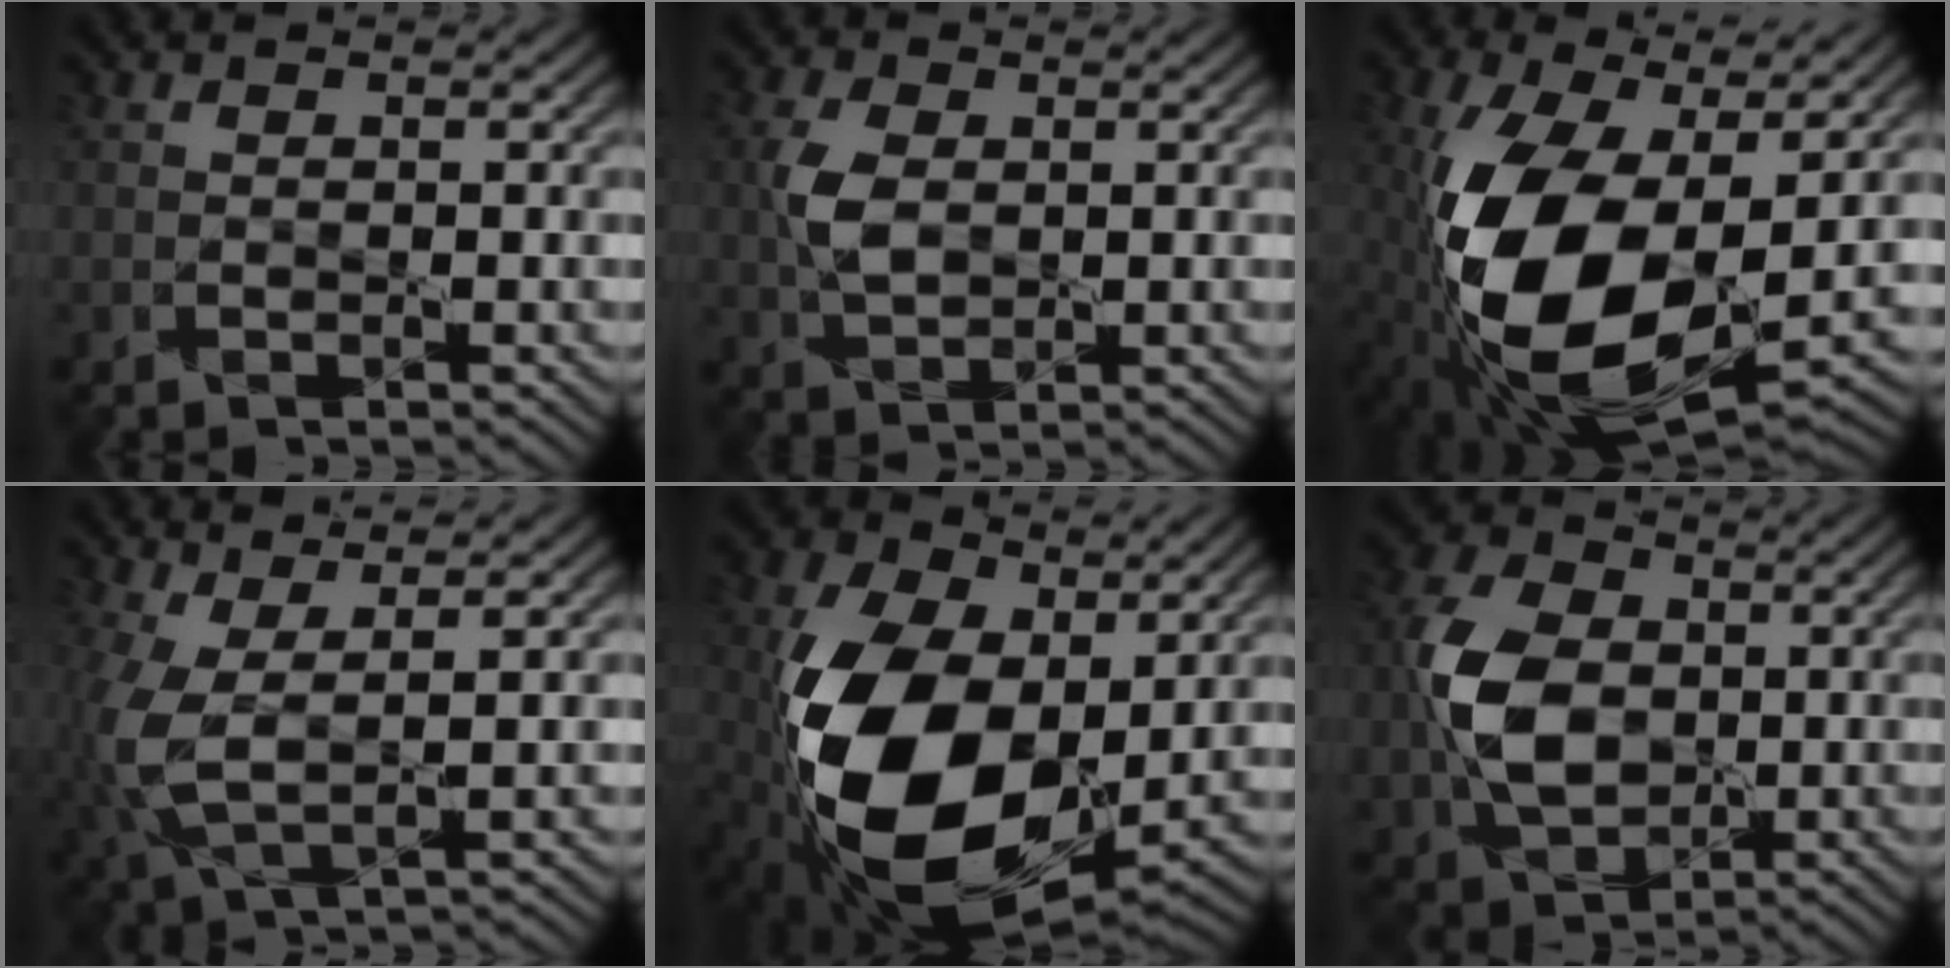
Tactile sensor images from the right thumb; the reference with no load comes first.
{"total": 4.6, "force": [0.5, 2.8, 3.6], "torque": [-0.093, 0.003, 0.012]}
{"total": 17.4, "force": [-2.0, 9.6, 14.4], "torque": [-0.304, -0.028, -0.029]}
{"total": 7.5, "force": [0.3, 3.3, 6.7], "torque": [-0.176, -0.003, 0.004]}
{"total": 17.7, "force": [-1.3, 11.1, 13.7], "torque": [-0.299, -0.029, -0.022]}
{"total": 10.6, "force": [-0.1, 7.5, 7.5], "torque": [-0.191, 0.001, -0.007]}